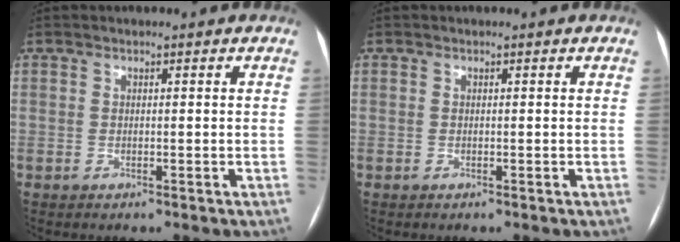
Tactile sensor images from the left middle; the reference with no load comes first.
{"total": 0.0}